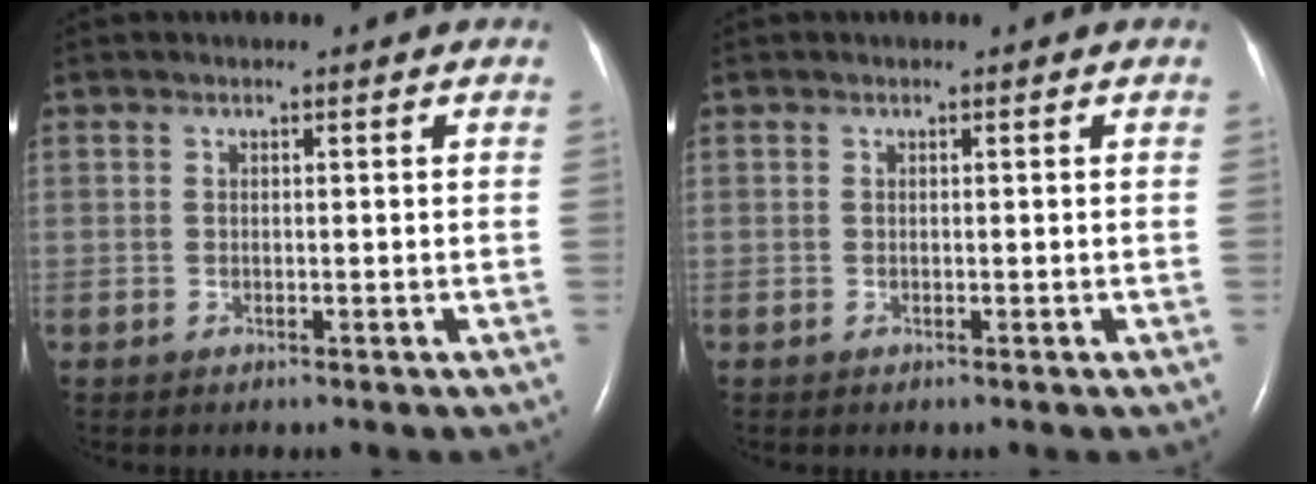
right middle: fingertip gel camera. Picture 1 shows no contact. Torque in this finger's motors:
{"motor_torque": [0.03, -0.08, 0.00, 0.00]}